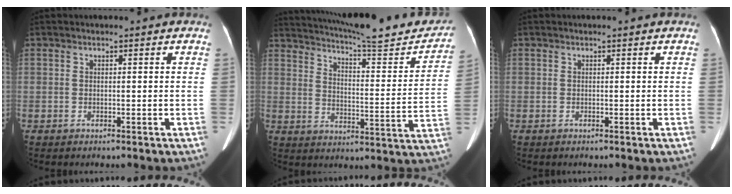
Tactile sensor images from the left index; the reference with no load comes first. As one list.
[{"total": 21.8, "force": [19.8, 2.6, 8.7], "torque": [-0.135, -0.040, 0.257]}, {"total": 0.0}]